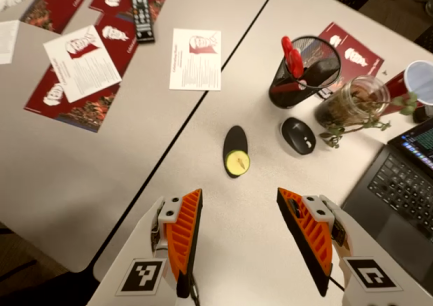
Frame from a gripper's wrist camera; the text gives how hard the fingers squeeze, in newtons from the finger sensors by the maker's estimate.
{"total": 0.7, "left": 0.6, "right": 0.7}